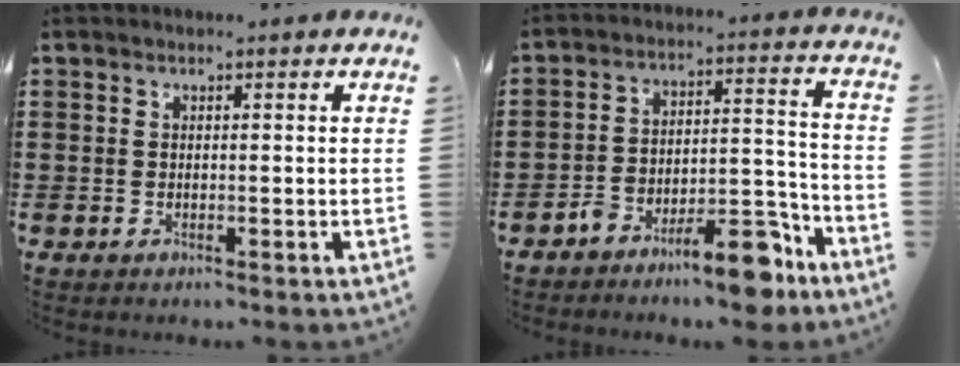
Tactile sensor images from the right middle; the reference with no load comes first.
{"total": 10.1, "force": [-8.5, 2.3, 5.0], "torque": [-0.060, 0.041, -0.151]}